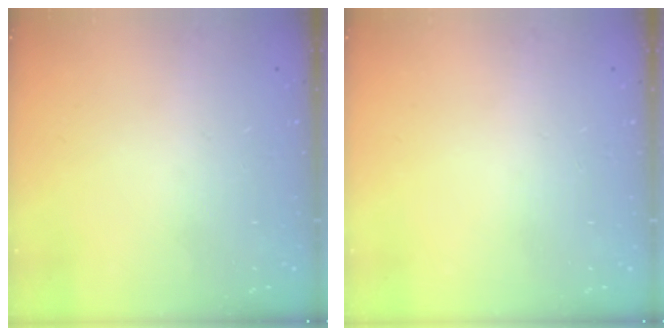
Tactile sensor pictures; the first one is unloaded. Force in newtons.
{"total": 0.0}